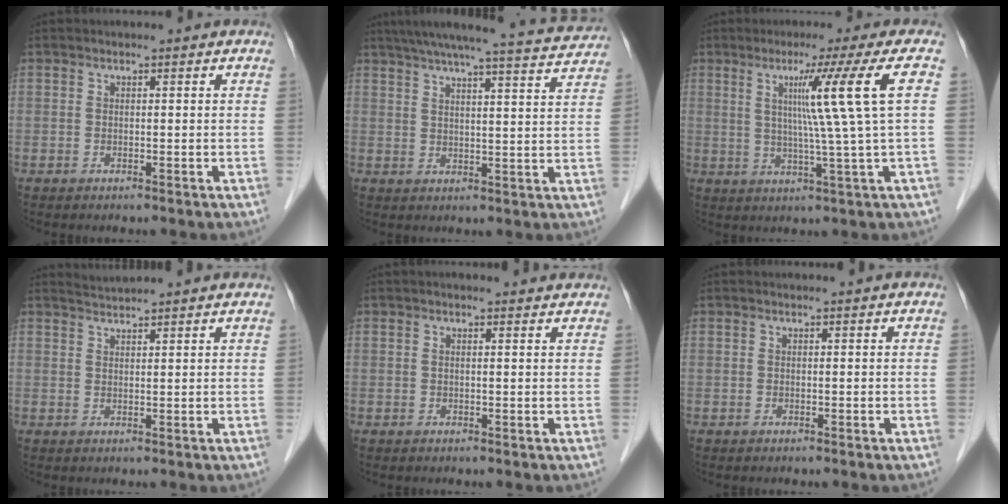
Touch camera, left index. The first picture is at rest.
{"total": 20.0, "force": [18.4, 0.7, 7.7], "torque": [-0.121, -0.005, 0.232]}
{"total": 10.0, "force": [2.3, -3.0, 9.2], "torque": [-0.147, 0.001, 0.050]}
{"total": 4.0, "force": [4.0, -0.4, 0.6], "torque": [-0.014, 0.022, 0.059]}
{"total": 2.9, "force": [2.8, 0.3, 0.9], "torque": [-0.018, 0.008, 0.023]}
{"total": 0.6, "force": [0.6, -0.1, 0.1], "torque": [-0.007, -0.001, 0.010]}